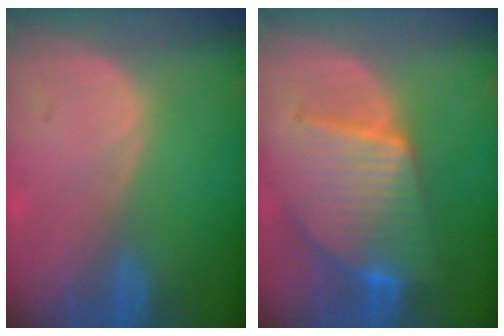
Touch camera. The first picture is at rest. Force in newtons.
{"total": 10.1, "press": 10.1, "slide": 0.7}